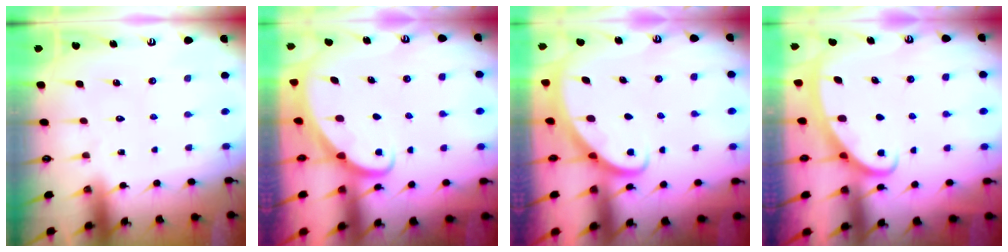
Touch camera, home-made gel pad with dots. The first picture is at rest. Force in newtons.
{"total": 2.0, "press": 2.0, "slide": 0.2}
{"total": 2.6, "press": 2.6, "slide": 0.3}
{"total": 2.6, "press": 2.6, "slide": 0.4}